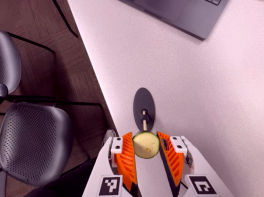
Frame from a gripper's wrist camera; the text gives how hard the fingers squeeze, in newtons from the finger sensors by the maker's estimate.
{"total": 8.3, "left": 7.9, "right": 8.7}